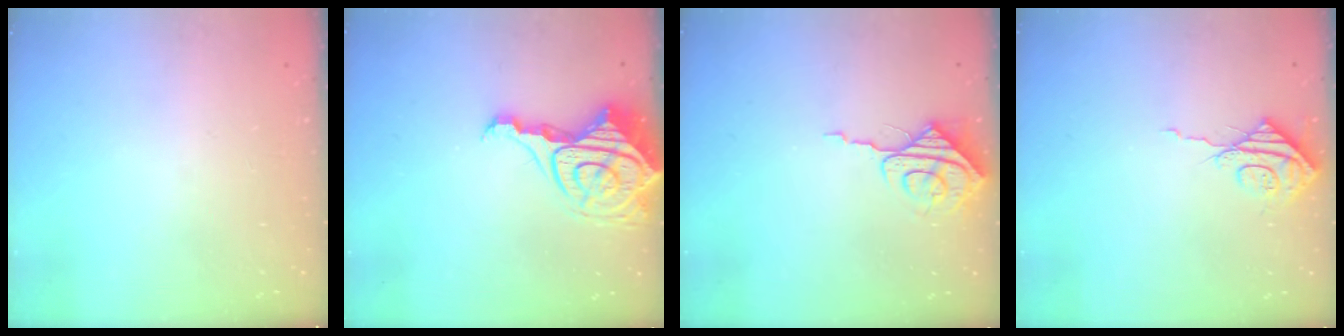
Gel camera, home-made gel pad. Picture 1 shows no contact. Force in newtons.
{"total": 13.2, "press": 13.1, "slide": 1.3}
{"total": 7.8, "press": 7.8, "slide": 0.7}
{"total": 7.3, "press": 7.3, "slide": 0.6}